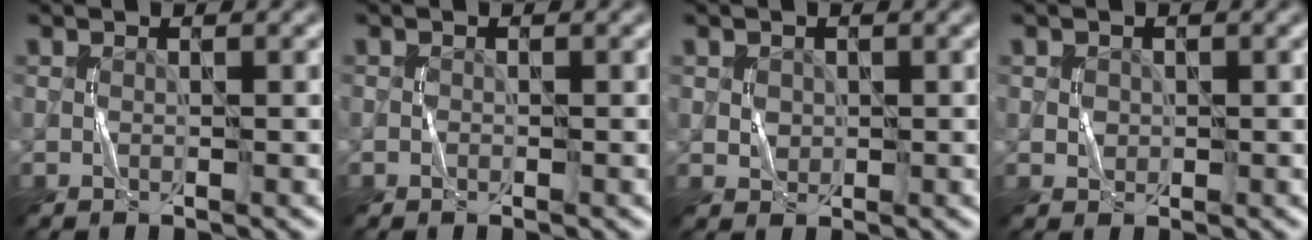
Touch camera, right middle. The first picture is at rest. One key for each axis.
{"total": 0.0}
{"total": 1.2, "fx": 0.3, "fy": 1.1, "fz": 0.4, "tx": -0.007, "ty": -0.003, "tz": 0.009}
{"total": 0.9, "fx": 0.1, "fy": 0.9, "fz": 0.3, "tx": -0.001, "ty": -0.002, "tz": 0.003}